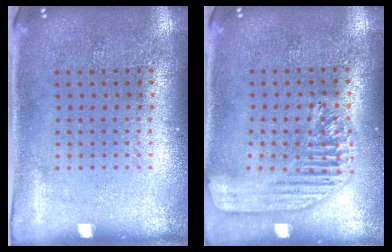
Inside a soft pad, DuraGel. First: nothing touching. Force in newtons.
{"total": 1.7, "press": 1.5, "slide": 0.7}